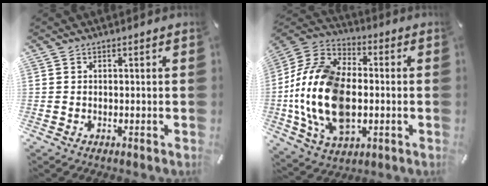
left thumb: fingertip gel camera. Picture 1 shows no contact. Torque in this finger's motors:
{"motor_torque": [2.06, 2.95, 2.77, 0.00, 0.62]}